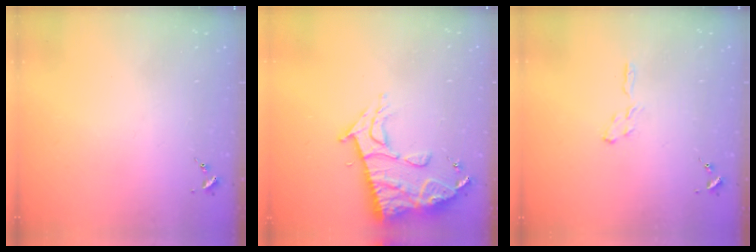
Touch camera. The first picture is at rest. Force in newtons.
{"total": 14.4, "press": 14.3, "slide": 1.2}
{"total": 4.5, "press": 4.5, "slide": 0.5}